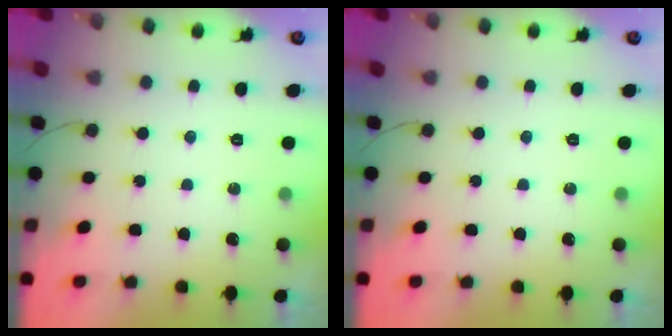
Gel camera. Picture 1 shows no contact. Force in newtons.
{"total": 0.0}